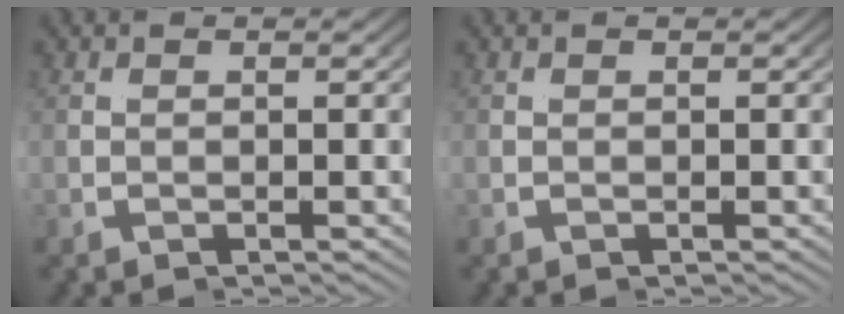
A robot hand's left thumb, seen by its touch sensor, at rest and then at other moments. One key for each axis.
{"total": 0.0}